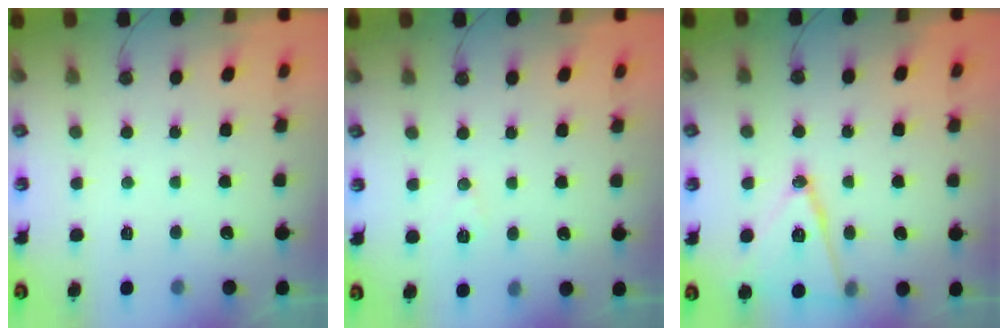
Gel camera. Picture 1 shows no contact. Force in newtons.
{"total": 7.0, "press": 5.3, "slide": 4.5}
{"total": 14.7, "press": 14.4, "slide": 3.4}